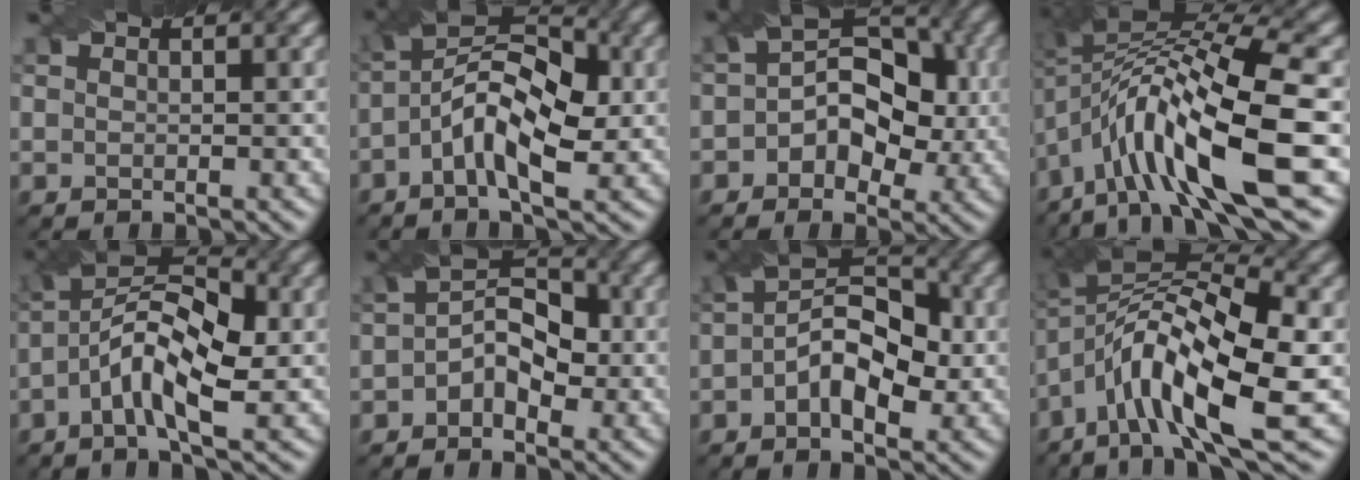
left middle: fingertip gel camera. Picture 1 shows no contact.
{"total": 7.7, "force": [-1.0, 3.5, 6.7], "torque": [-0.121, 0.023, -0.027]}
{"total": 7.3, "force": [-0.4, 5.1, 5.2], "torque": [-0.055, 0.014, -0.015]}
{"total": 13.2, "force": [-3.4, 3.8, 12.2], "torque": [-0.210, 0.014, -0.057]}
{"total": 7.7, "force": [-1.3, 3.1, 6.9], "torque": [-0.129, 0.022, -0.034]}
{"total": 4.8, "force": [-0.9, 3.1, 3.5], "torque": [-0.049, 0.011, -0.022]}
{"total": 7.0, "force": [-0.7, 3.9, 5.7], "torque": [-0.094, 0.015, -0.020]}
{"total": 11.9, "force": [-2.8, 4.3, 10.8], "torque": [-0.189, 0.010, -0.051]}